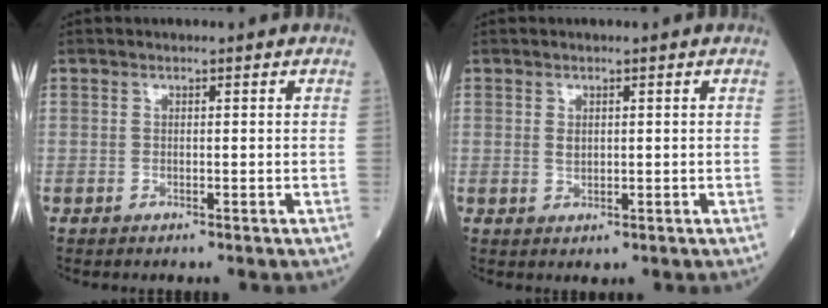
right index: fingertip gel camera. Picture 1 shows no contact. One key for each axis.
{"total": 1.3, "fx": 0.3, "fy": 0.8, "fz": 0.9, "tx": -0.016, "ty": -0.003, "tz": 0.008}